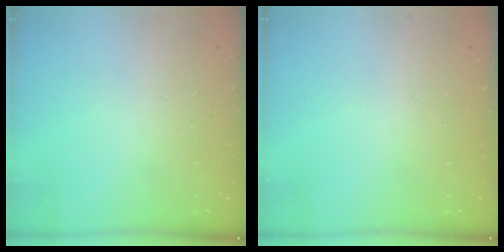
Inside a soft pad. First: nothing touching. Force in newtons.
{"total": 0.0}